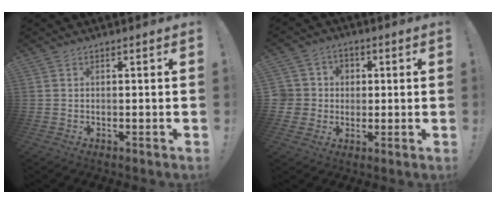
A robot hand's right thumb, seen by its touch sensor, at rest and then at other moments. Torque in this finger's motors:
{"motor_torque": [0.39, 0.46, 0.21, -0.08, -0.08]}